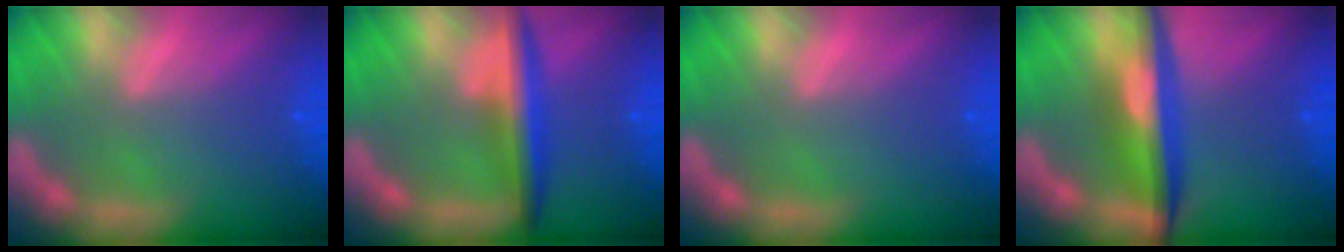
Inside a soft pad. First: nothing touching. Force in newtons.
{"total": 5.0}
{"total": 0.0}
{"total": 7.1}